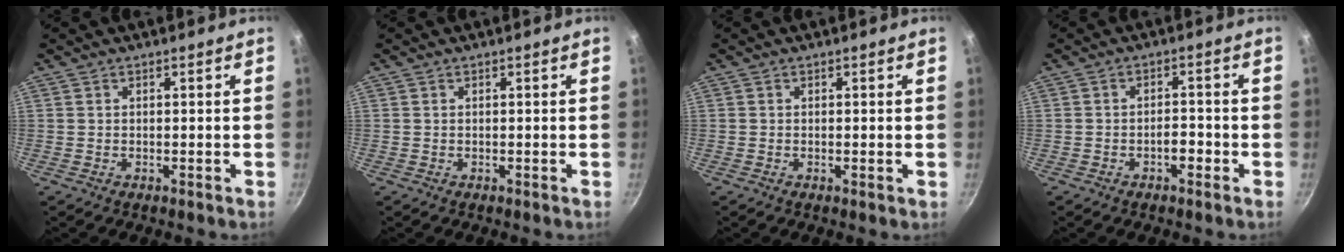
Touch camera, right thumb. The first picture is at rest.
{"total": 0.0}
{"total": 0.5, "force": [-0.1, 0.1, 0.5], "torque": [-0.009, -0.001, -0.003]}
{"total": 2.8, "force": [-1.5, 1.4, 2.0], "torque": [-0.018, 0.018, -0.023]}